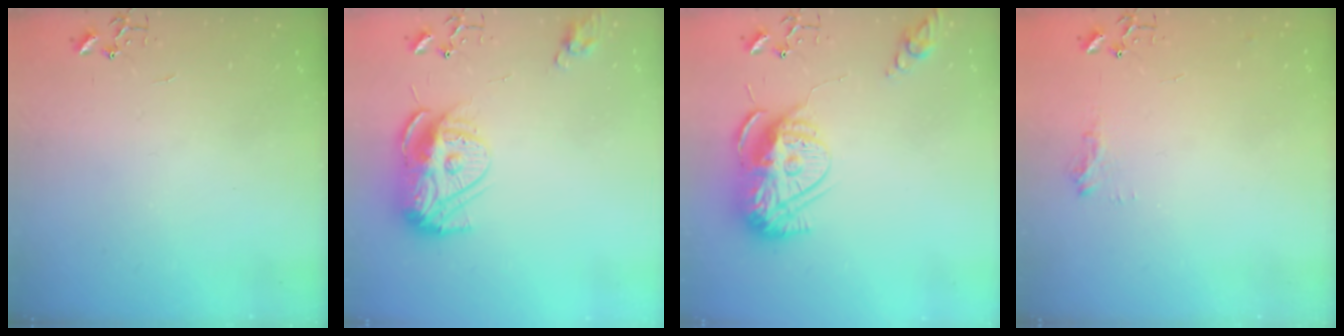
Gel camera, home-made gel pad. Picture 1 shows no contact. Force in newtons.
{"total": 13.5, "press": 13.4, "slide": 1.1}
{"total": 16.0, "press": 16.0, "slide": 1.5}
{"total": 8.2, "press": 8.2, "slide": 0.9}